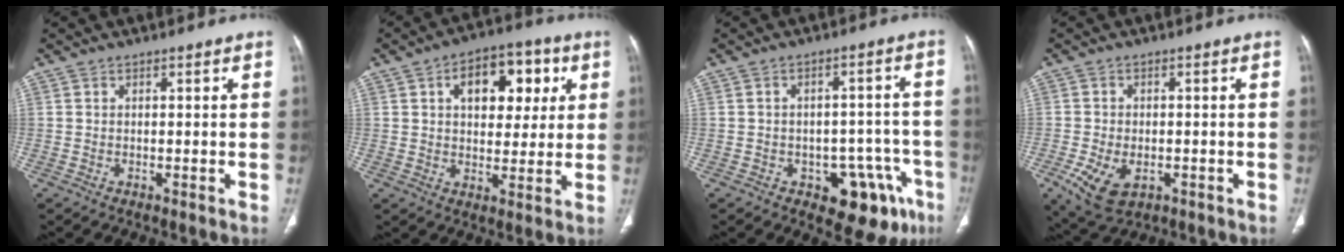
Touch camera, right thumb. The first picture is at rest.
{"total": 13.4, "force": [4.4, 8.2, 9.7], "torque": [-0.093, 0.005, 0.064]}
{"total": 12.1, "force": [-6.3, 7.0, 7.6], "torque": [-0.050, 0.041, -0.074]}
{"total": 8.3, "force": [-3.1, 5.1, 5.8], "torque": [-0.108, -0.001, -0.044]}